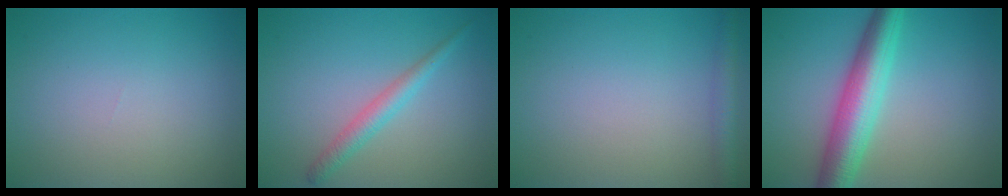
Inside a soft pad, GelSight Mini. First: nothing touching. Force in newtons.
{"total": 2.1, "press": 2.1, "slide": 0.1}
{"total": 2.4, "press": 2.4, "slide": 0.1}
{"total": 6.3, "press": 6.3, "slide": 0.1}